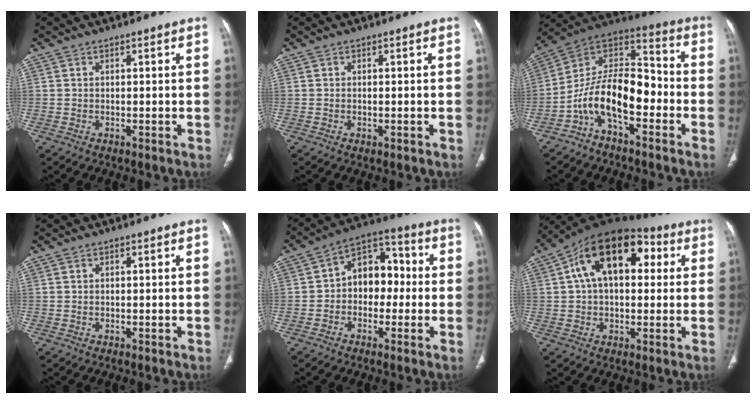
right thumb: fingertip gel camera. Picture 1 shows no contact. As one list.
[{"total": 0.5, "force": [-0.2, 0.2, 0.4], "torque": [-0.011, -0.002, -0.001]}, {"total": 15.1, "force": [-5.5, 7.4, 11.9], "torque": [-0.191, 0.084, -0.103]}, {"total": 0.0}, {"total": 10.5, "force": [-0.5, 7.6, 7.2], "torque": [-0.065, 0.043, -0.025]}, {"total": 17.7, "force": [4.4, 10.6, 13.5], "torque": [-0.188, 0.031, 0.058]}]